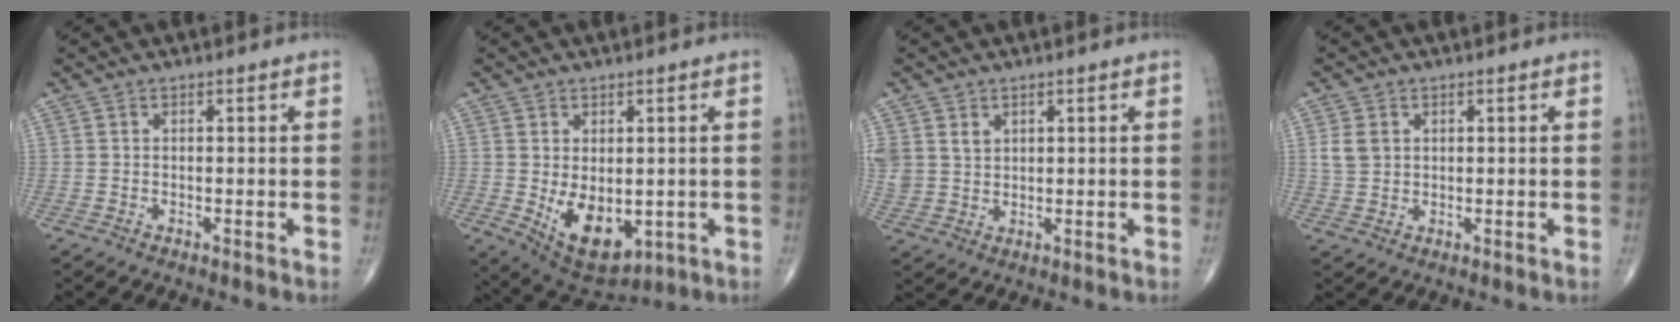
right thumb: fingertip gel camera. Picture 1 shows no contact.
{"total": 10.9, "force": [-1.6, 6.5, 8.6], "torque": [-0.114, -0.014, -0.001]}
{"total": 6.7, "force": [2.5, 5.5, 2.8], "torque": [-0.059, -0.004, 0.062]}
{"total": 3.7, "force": [1.0, 2.9, 2.0], "torque": [-0.033, 0.000, 0.025]}